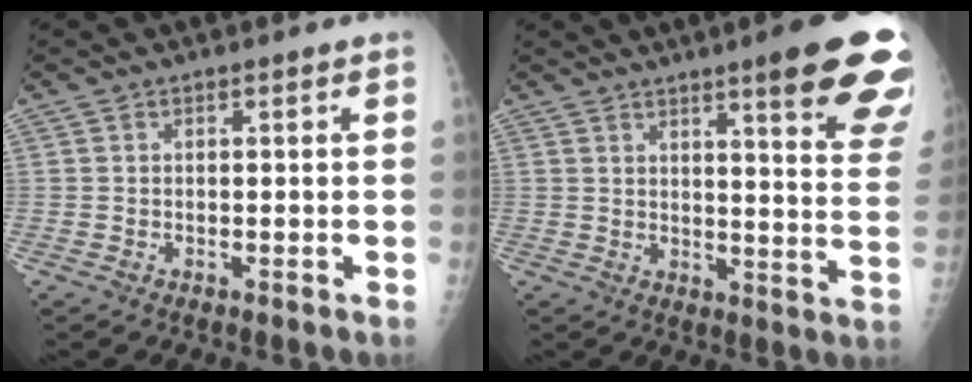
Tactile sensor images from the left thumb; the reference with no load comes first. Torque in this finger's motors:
{"motor_torque": [3.84, 1.16, 1.44, -0.79, 0.11]}